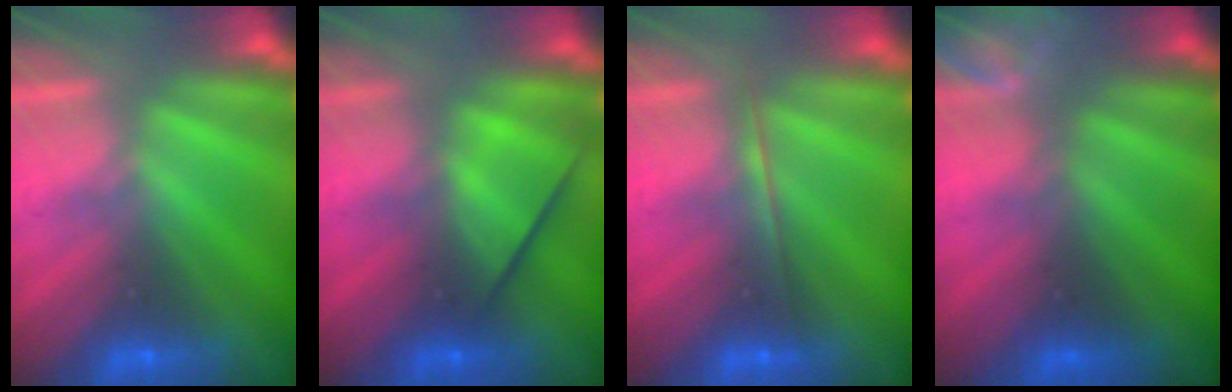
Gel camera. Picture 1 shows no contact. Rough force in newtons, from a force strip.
{"total": 2.5}
{"total": 1.8}
{"total": 7.9}